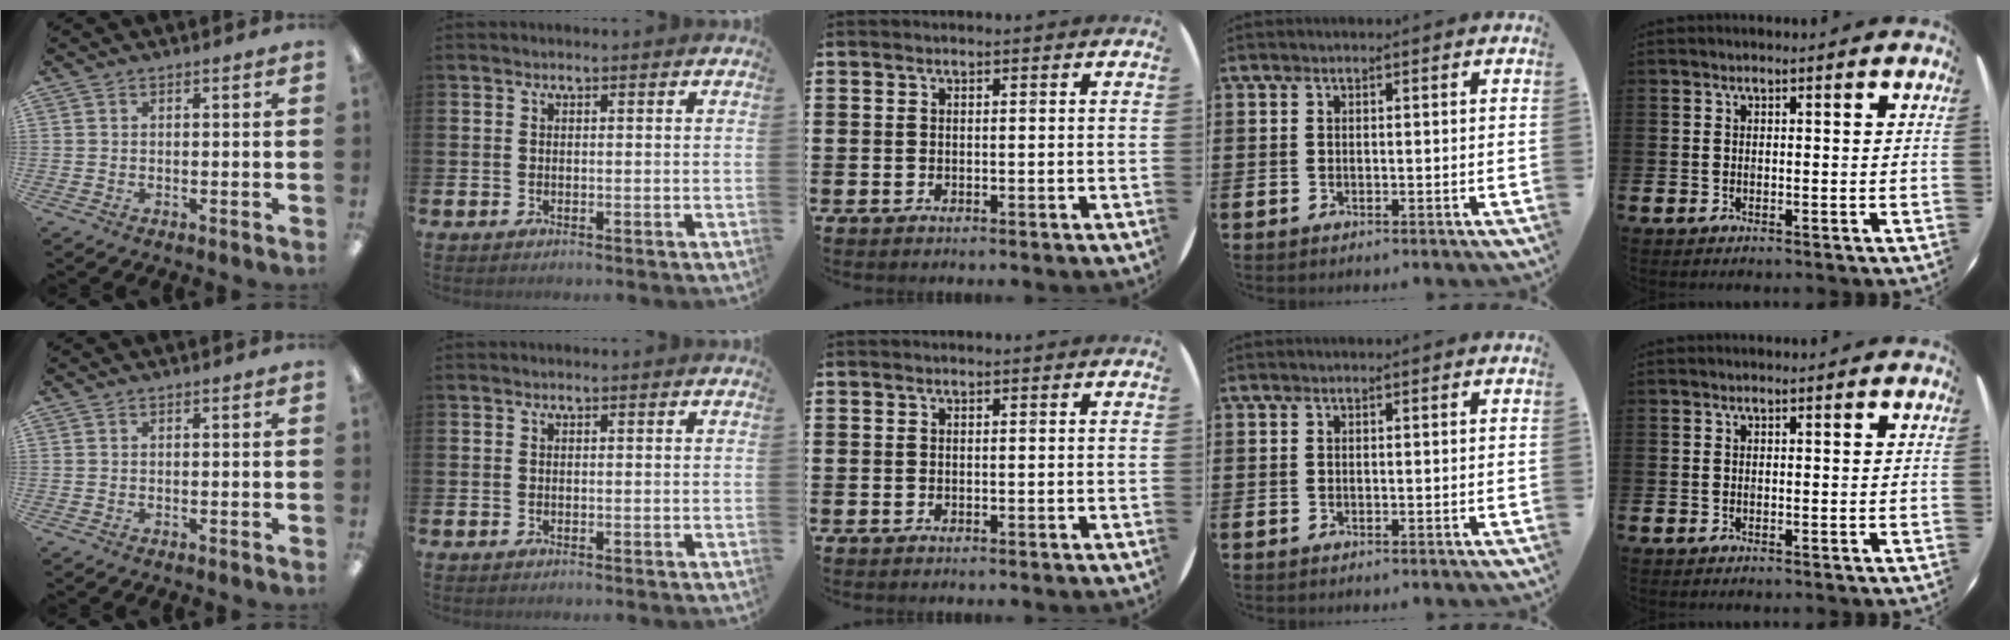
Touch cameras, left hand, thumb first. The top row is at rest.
{}